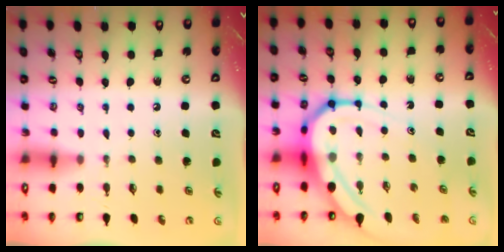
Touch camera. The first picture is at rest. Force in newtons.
{"total": 13.6, "press": 13.5, "slide": 1.5}